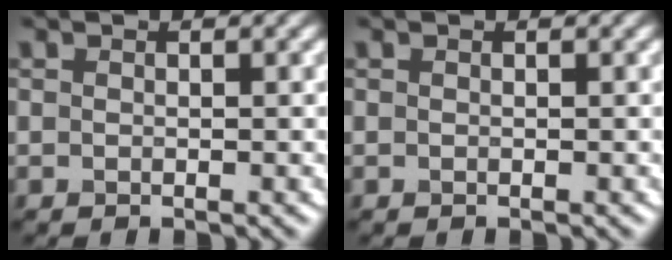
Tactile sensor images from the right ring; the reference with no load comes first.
{"total": 0.0}